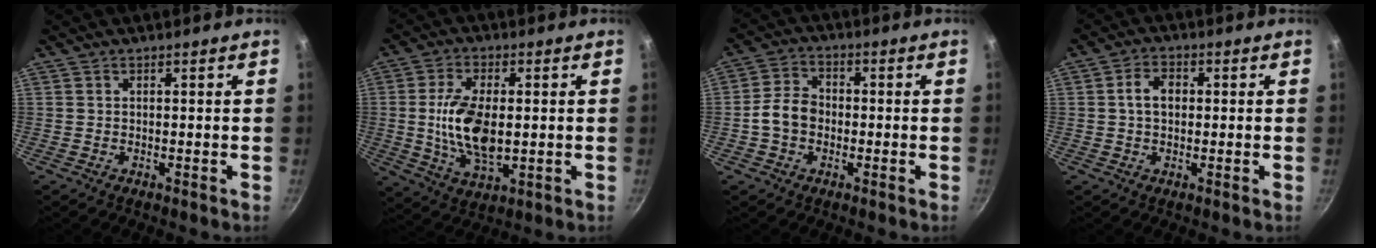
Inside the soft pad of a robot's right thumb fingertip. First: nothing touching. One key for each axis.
{"total": 12.7, "fx": 0.0, "fy": 6.6, "fz": 10.8, "tx": -0.200, "ty": -0.001, "tz": 0.004}
{"total": 6.3, "fx": -1.2, "fy": 5.0, "fz": 3.7, "tx": -0.046, "ty": 0.024, "tz": -0.032}
{"total": 4.7, "fx": 0.4, "fy": 3.3, "fz": 3.3, "tx": -0.046, "ty": 0.013, "tz": 0.000}